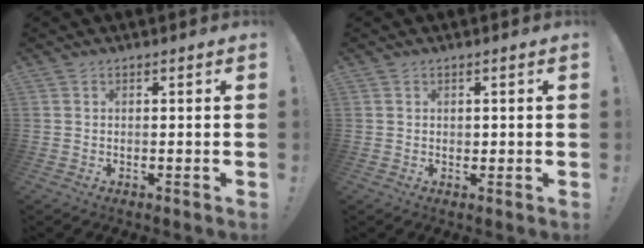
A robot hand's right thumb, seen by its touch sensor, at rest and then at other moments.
{"total": 1.0, "force": [0.3, 0.9, 0.2], "torque": [-0.001, 0.000, 0.005]}